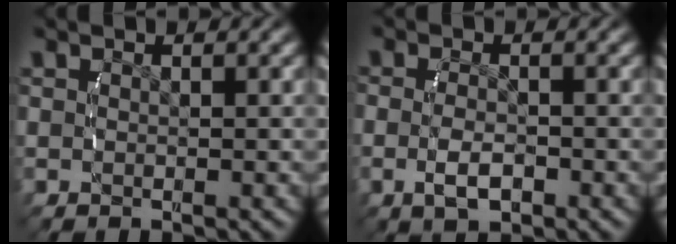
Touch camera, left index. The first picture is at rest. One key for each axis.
{"total": 2.8, "fx": -1.2, "fy": 1.5, "fz": 2.1, "tx": -0.038, "ty": -0.009, "tz": -0.018}